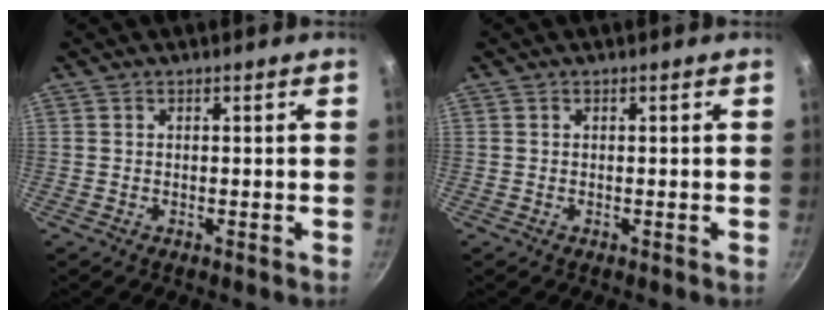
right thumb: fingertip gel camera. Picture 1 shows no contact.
{"total": 0.0}